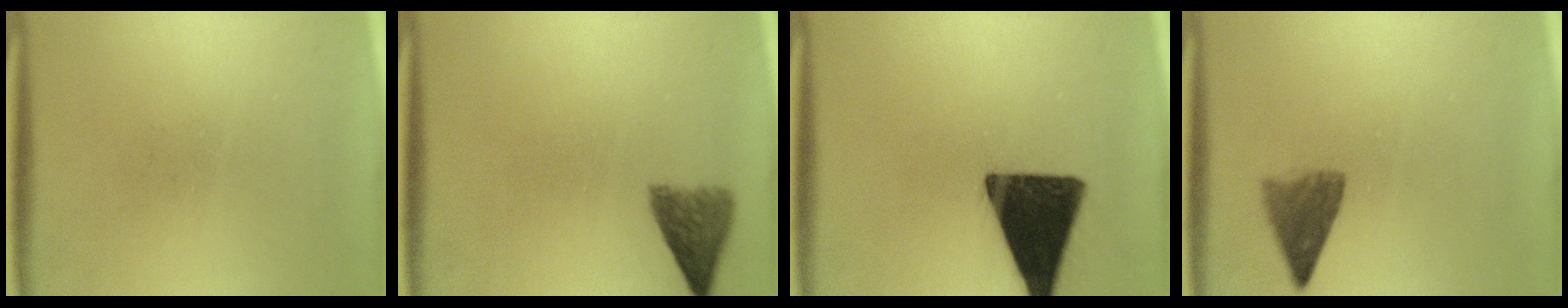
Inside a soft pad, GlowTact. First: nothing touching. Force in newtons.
{"total": 4.1}
{"total": 17.3}
{"total": 4.2}